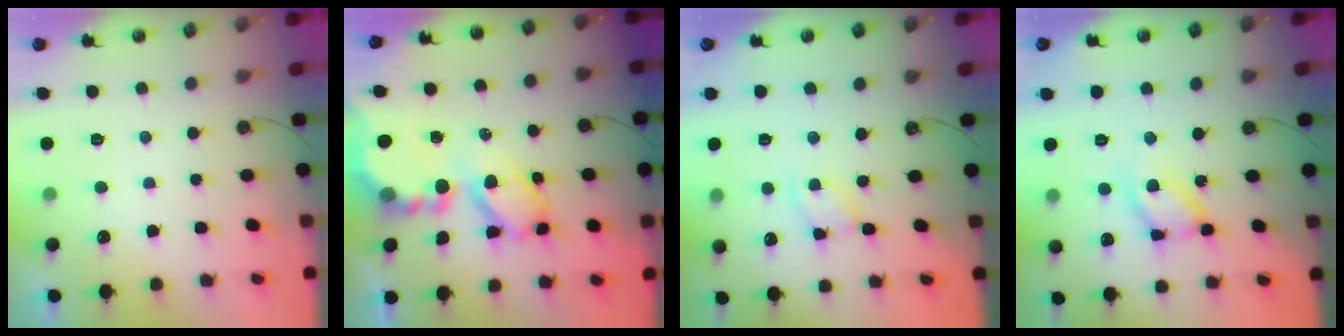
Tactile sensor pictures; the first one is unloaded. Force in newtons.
{"total": 14.3, "press": 14.3, "slide": 1.3}
{"total": 2.8, "press": 2.8, "slide": 0.3}
{"total": 13.0, "press": 13.0, "slide": 0.9}